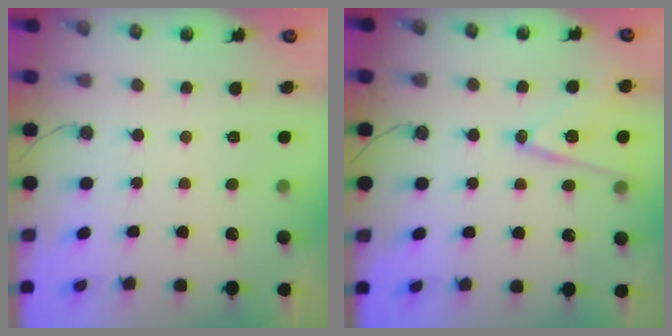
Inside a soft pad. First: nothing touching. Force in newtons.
{"total": 13.4, "press": 13.1, "slide": 2.6}